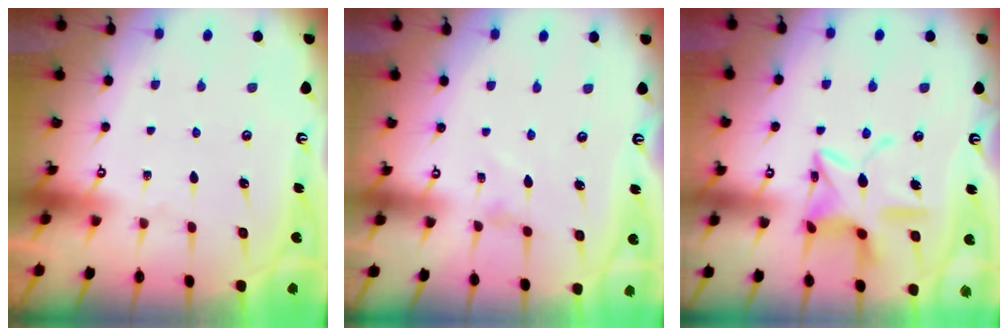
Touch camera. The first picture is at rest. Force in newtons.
{"total": 0.0}
{"total": 13.8, "press": 13.8, "slide": 1.0}